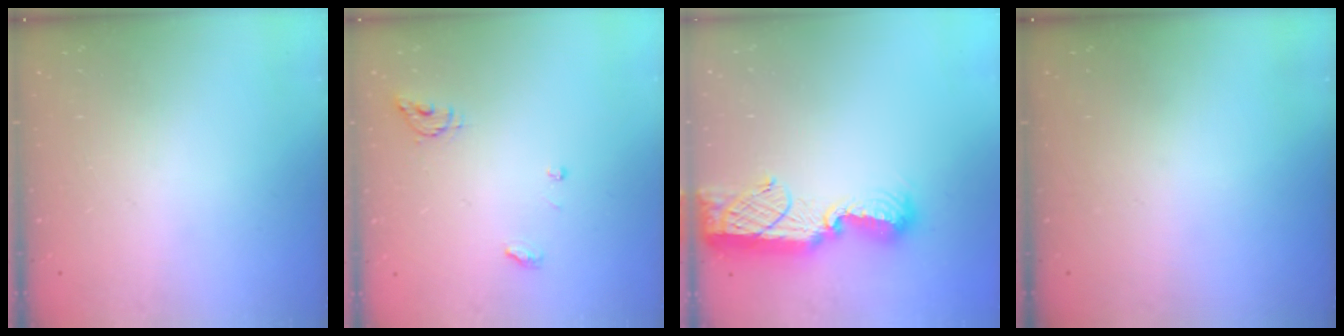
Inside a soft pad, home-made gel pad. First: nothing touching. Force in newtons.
{"total": 5.3, "press": 5.3, "slide": 0.4}
{"total": 13.4, "press": 13.3, "slide": 0.6}
{"total": 0.0}